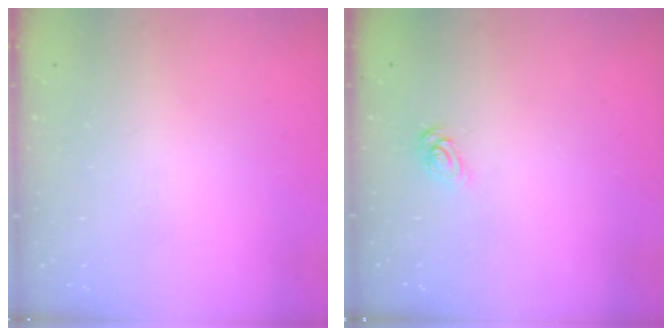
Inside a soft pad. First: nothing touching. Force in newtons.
{"total": 3.3, "press": 3.3, "slide": 0.3}